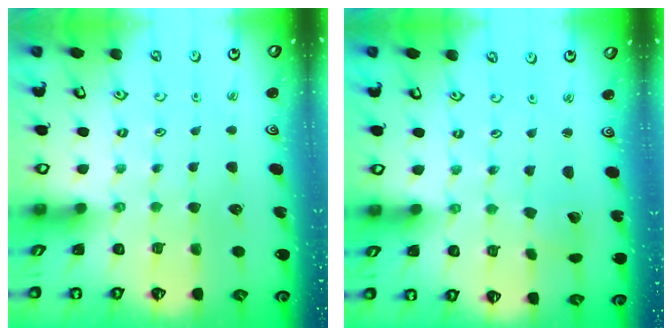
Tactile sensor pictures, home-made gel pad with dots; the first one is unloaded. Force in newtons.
{"total": 2.4, "press": 2.4, "slide": 0.1}